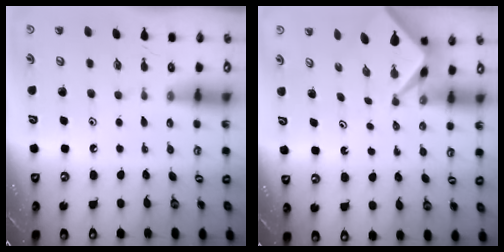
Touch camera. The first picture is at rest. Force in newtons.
{"total": 2.3, "press": 2.3, "slide": 0.3}